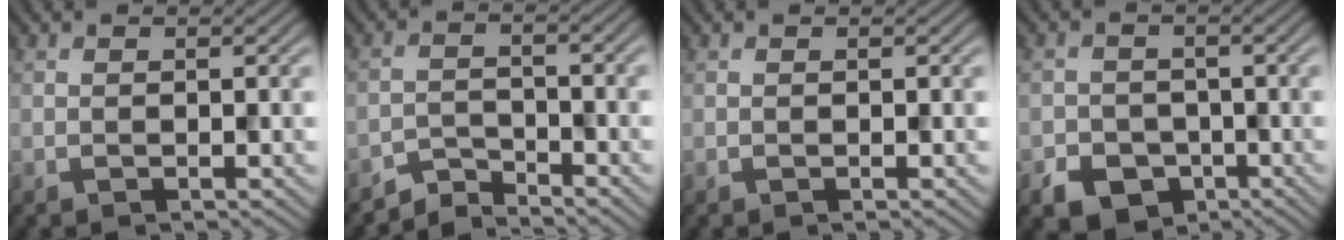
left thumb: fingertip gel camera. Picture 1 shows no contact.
{"total": 3.2, "force": [-3.1, 0.3, 0.5], "torque": [-0.006, 0.003, -0.068]}
{"total": 0.0}
{"total": 5.4, "force": [-3.1, 3.9, 2.2], "torque": [-0.040, -0.008, -0.056]}